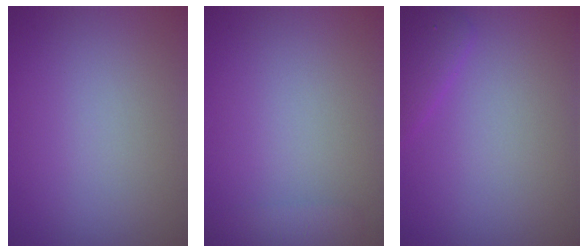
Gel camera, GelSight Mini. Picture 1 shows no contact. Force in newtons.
{"total": 1.5, "press": 1.5, "slide": 0.1}
{"total": 1.9, "press": 1.9, "slide": 0.1}